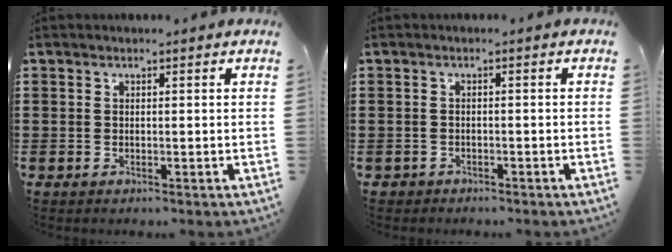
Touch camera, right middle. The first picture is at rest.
{"total": 0.8, "force": [-0.7, 0.3, -0.1], "torque": [0.000, 0.003, -0.018]}